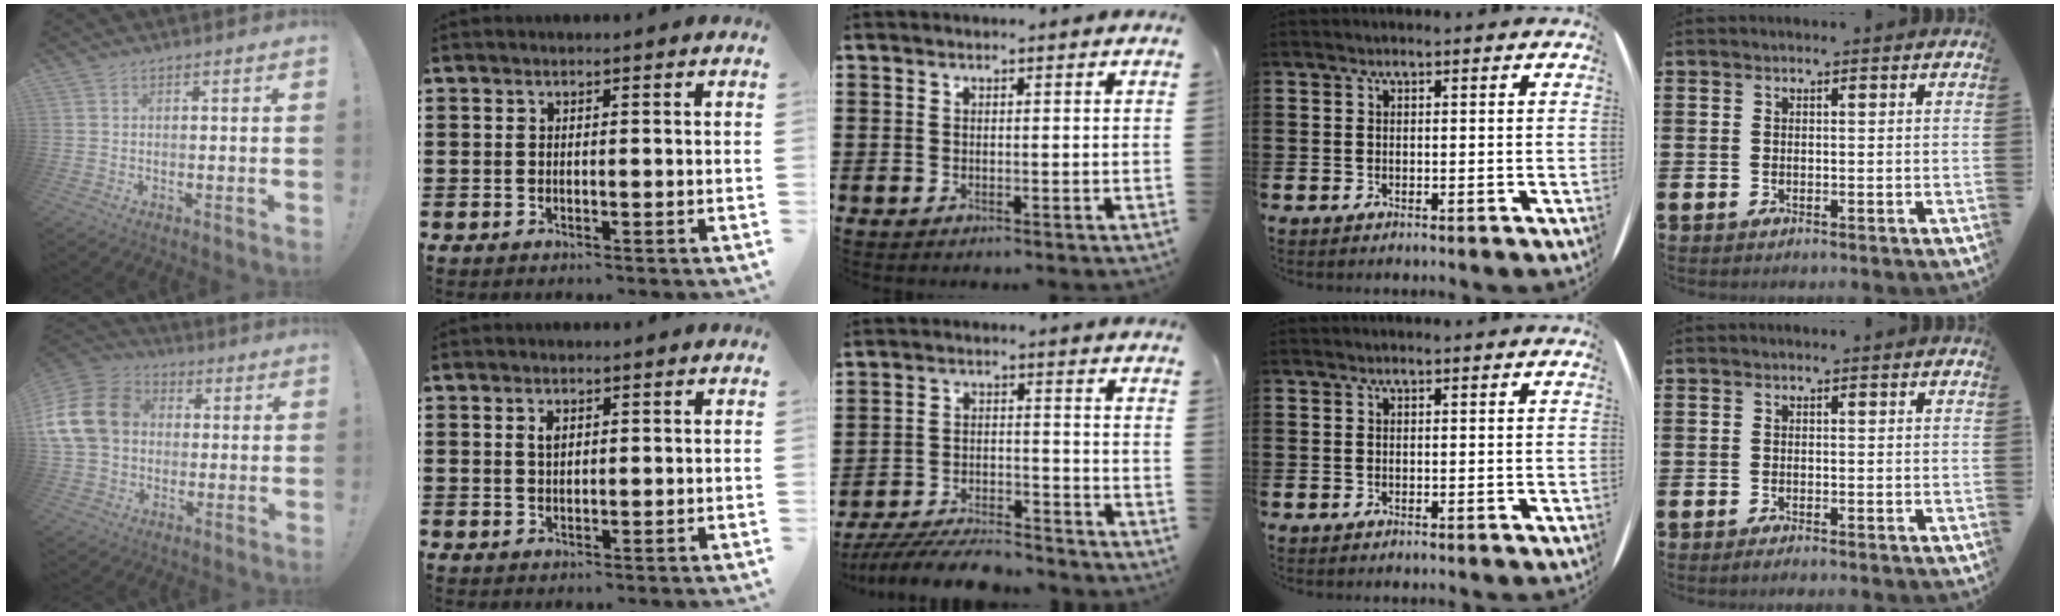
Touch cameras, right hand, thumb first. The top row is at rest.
{"thumb": {"total": 18.6, "force": [2.4, 14.8, 11.1], "torque": [-0.206, 0.010, 0.049]}, "index": {"total": 1.6, "force": [0.7, 0.8, 1.2], "torque": [-0.026, 0.004, 0.012]}, "middle": {"total": 6.8, "force": [-6.5, 0.8, 1.9], "torque": [-0.037, 0.003, -0.125]}, "little": {"total": 0.5, "force": [-0.4, 0.0, 0.4], "torque": [-0.006, -0.003, -0.007]}}